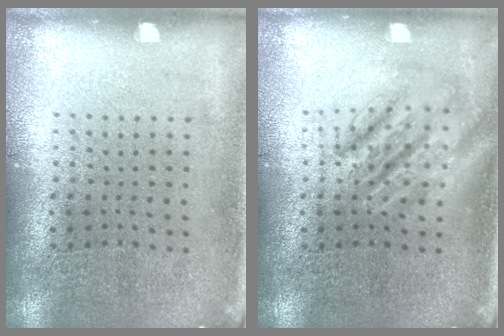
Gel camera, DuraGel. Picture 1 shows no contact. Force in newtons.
{"total": 2.6, "press": 2.6, "slide": 0.3}